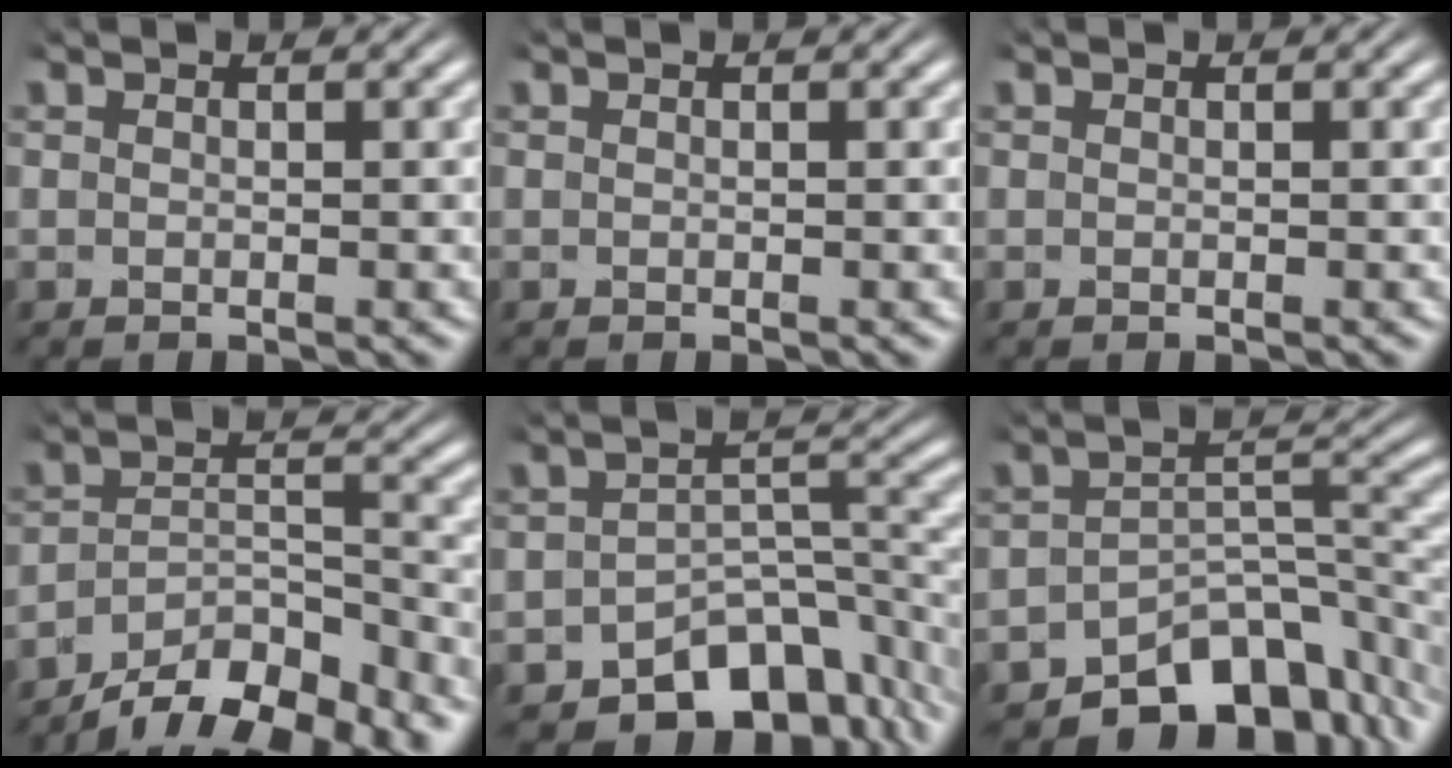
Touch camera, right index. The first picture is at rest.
{"total": 0.0}
{"total": 0.0}
{"total": 8.5, "force": [-6.1, 4.0, 4.3], "torque": [-0.049, -0.012, -0.095]}
{"total": 10.8, "force": [-7.5, 5.5, 5.5], "torque": [-0.052, -0.011, -0.116]}
{"total": 10.7, "force": [-6.9, 5.2, 6.4], "torque": [-0.071, -0.017, -0.105]}